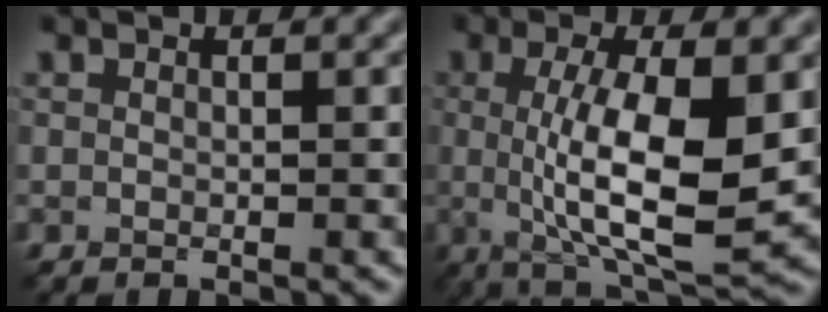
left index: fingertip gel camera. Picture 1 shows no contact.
{"total": 9.2, "force": [-0.1, 2.7, 8.8], "torque": [-0.146, -0.012, 0.006]}